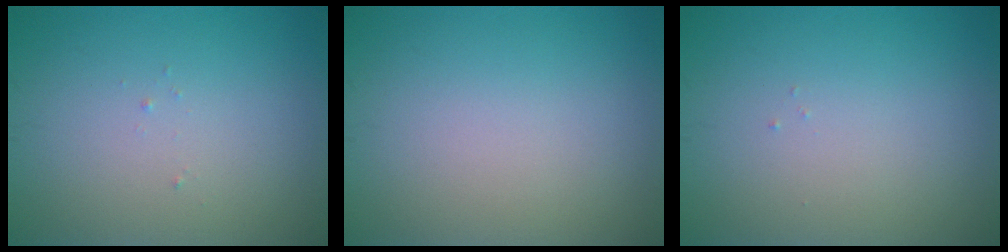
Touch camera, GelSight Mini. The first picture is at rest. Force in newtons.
{"total": 0.0}
{"total": 0.0}